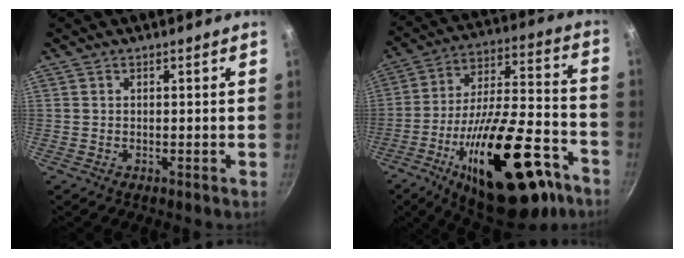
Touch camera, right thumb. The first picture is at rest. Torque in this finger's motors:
{"motor_torque": [1.82, 0.76, 2.20, -0.57, 0.75]}